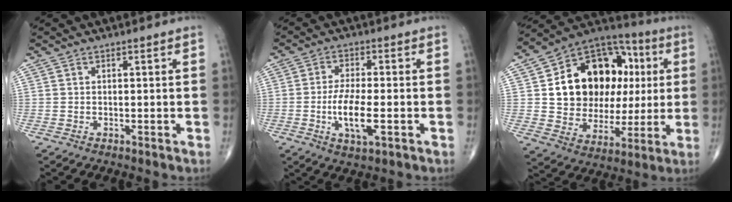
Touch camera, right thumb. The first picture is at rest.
{"total": 8.1, "force": [-2.0, 2.8, 7.4], "torque": [-0.144, -0.001, -0.036]}
{"total": 23.4, "force": [4.1, 16.6, 15.9], "torque": [-0.202, 0.020, 0.075]}